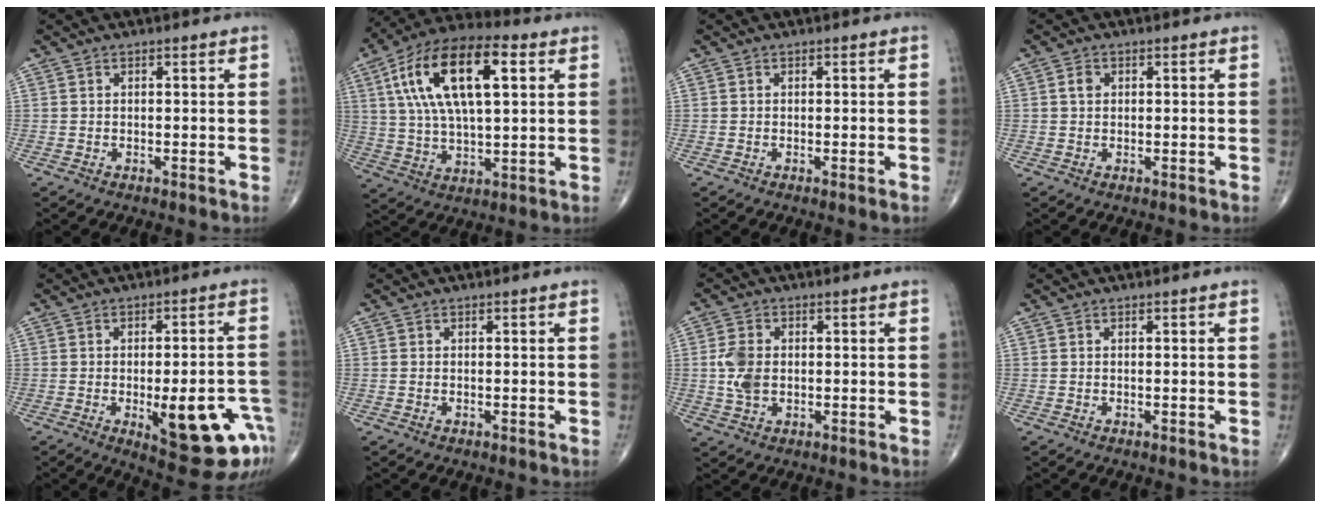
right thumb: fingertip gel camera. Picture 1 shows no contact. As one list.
[{"total": 19.9, "force": [5.9, 8.5, 17.0], "torque": [-0.310, 0.012, 0.097]}, {"total": 0.8, "force": [-0.3, 0.0, 0.7], "torque": [-0.015, -0.003, -0.003]}, {"total": 1.6, "force": [0.4, 1.3, 0.9], "torque": [-0.015, 0.004, 0.005]}, {"total": 15.7, "force": [-5.8, 5.2, 13.6], "torque": [-0.128, 0.022, -0.059]}, {"total": 0.0}, {"total": 5.6, "force": [0.0, 3.8, 4.1], "torque": [-0.086, 0.002, 0.002]}, {"total": 0.0}]